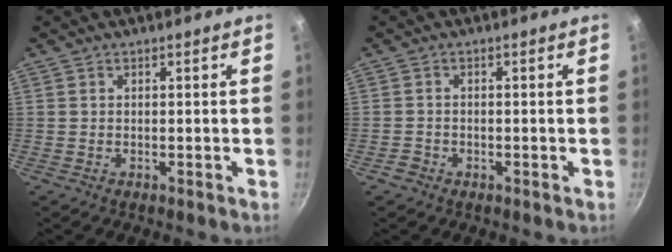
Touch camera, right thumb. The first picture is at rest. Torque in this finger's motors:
{"motor_torque": [0.65, 0.09, -0.40, -0.01, -0.02]}